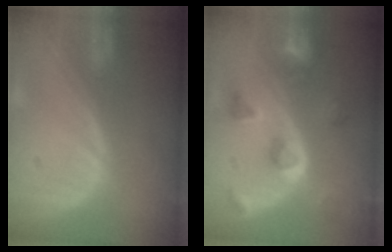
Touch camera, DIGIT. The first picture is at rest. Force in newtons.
{"total": 7.7, "press": 6.8, "slide": 3.5}